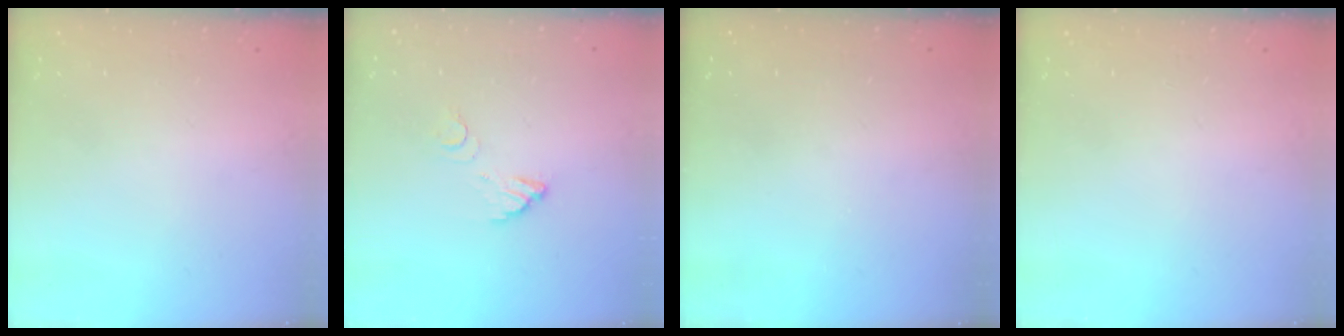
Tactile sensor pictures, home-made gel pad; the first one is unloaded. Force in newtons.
{"total": 3.6, "press": 3.6, "slide": 0.2}
{"total": 2.9, "press": 2.8, "slide": 0.9}
{"total": 0.0}